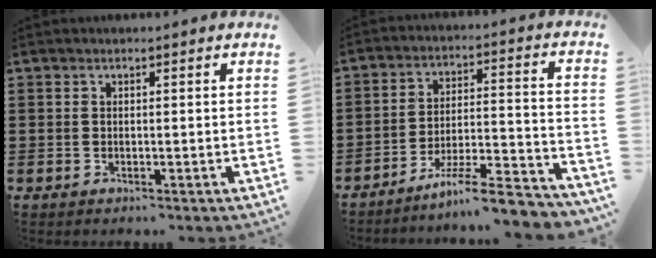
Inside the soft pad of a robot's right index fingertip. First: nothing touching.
{"total": 8.8, "force": [-7.5, 0.5, 4.7], "torque": [-0.073, 0.008, -0.143]}